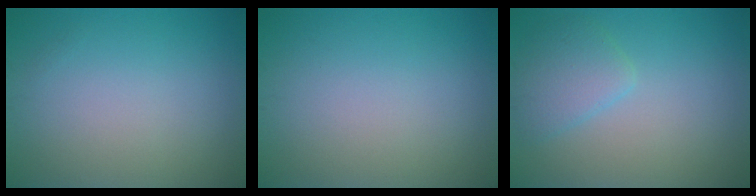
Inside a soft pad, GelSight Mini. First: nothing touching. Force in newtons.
{"total": 0.0}
{"total": 2.6, "press": 2.6, "slide": 0.2}